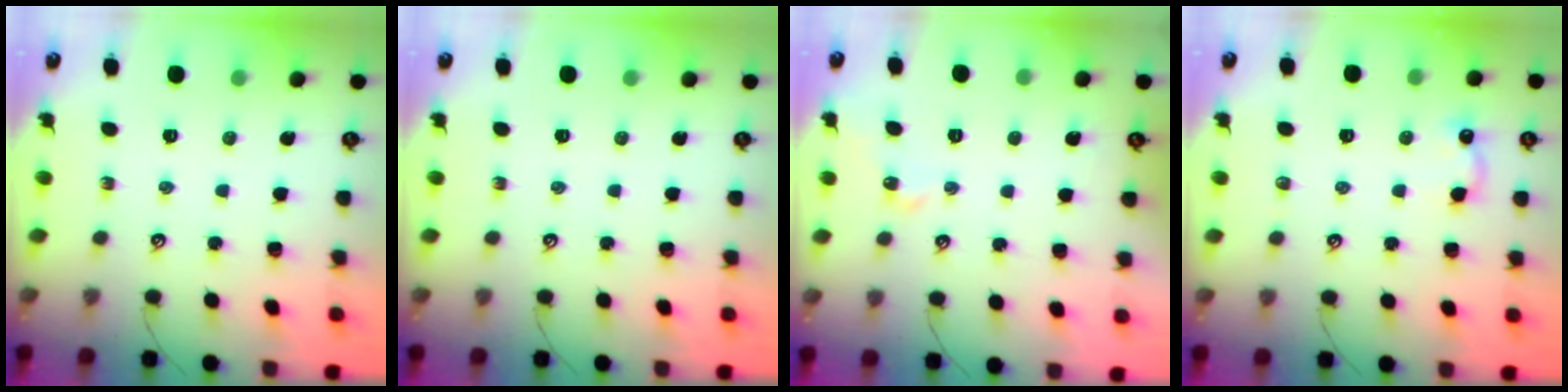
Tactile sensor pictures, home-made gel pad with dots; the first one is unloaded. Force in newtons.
{"total": 0.0}
{"total": 2.0, "press": 1.9, "slide": 0.3}
{"total": 6.2, "press": 6.2, "slide": 0.7}